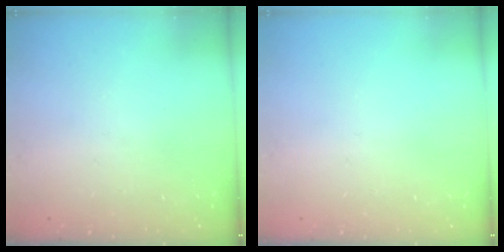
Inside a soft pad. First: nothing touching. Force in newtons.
{"total": 0.0}